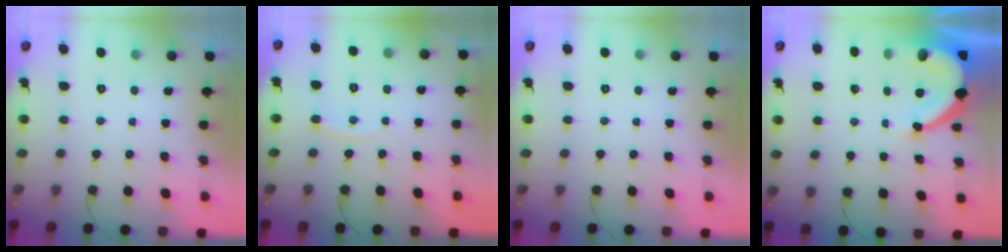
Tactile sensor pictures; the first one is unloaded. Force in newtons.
{"total": 4.1, "press": 4.1, "slide": 0.2}
{"total": 0.0}
{"total": 9.0, "press": 9.0, "slide": 1.2}